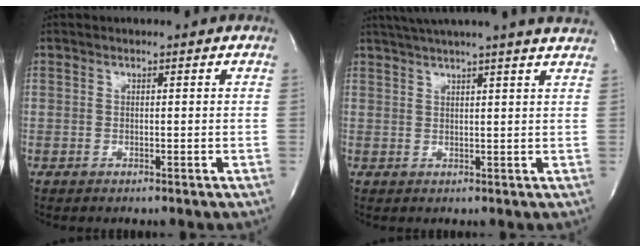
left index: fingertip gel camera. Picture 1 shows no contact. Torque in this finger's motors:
{"motor_torque": [0.65, -0.70, 0.22, 0.04]}